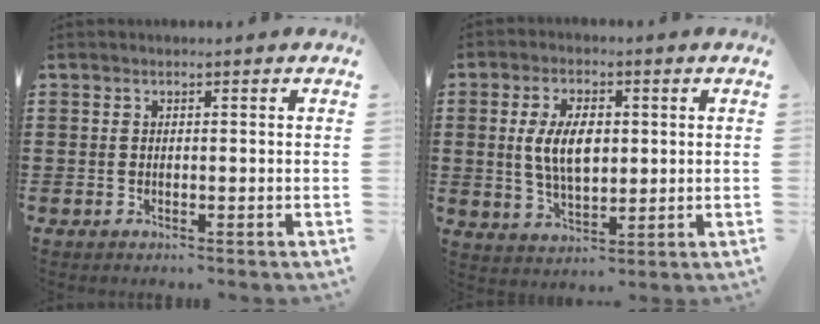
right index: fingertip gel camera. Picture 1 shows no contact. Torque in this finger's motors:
{"motor_torque": [1.58, 0.55, 0.33, 0.21]}